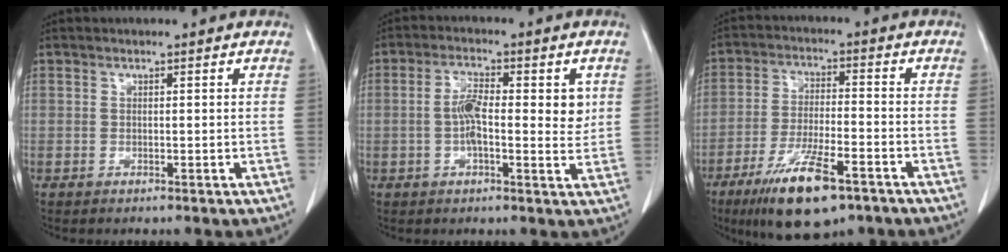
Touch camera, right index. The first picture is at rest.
{"total": 8.2, "force": [0.8, 2.7, 7.7], "torque": [-0.131, 0.008, 0.007]}
{"total": 12.8, "force": [-7.9, 3.1, 9.7], "torque": [-0.181, -0.020, -0.130]}